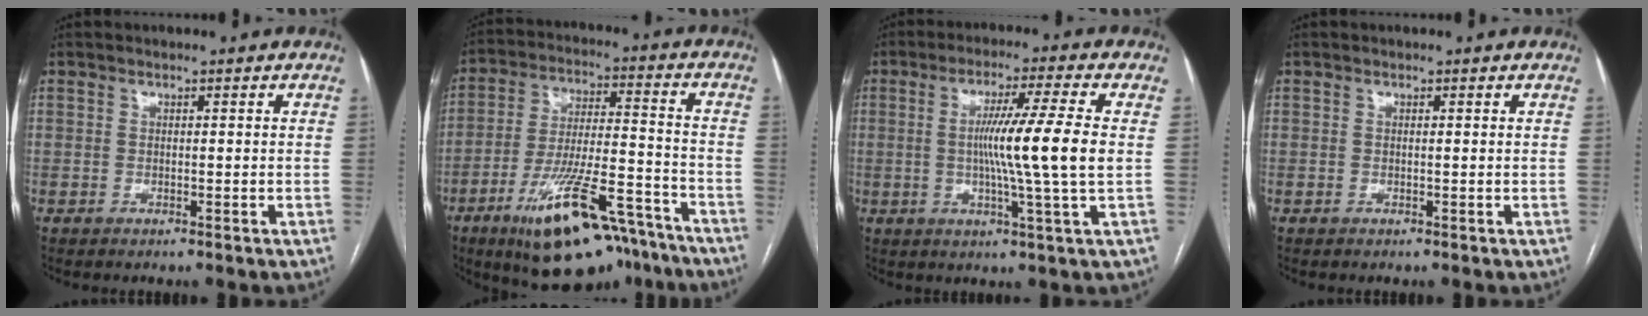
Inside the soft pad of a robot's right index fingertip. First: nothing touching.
{"total": 19.6, "force": [-13.1, 5.2, 13.7], "torque": [-0.211, 0.004, -0.212]}
{"total": 11.1, "force": [0.3, -1.7, 11.0], "torque": [-0.192, -0.007, 0.003]}
{"total": 0.0}